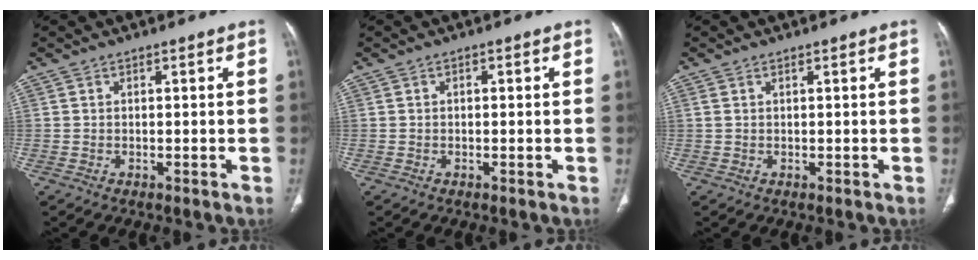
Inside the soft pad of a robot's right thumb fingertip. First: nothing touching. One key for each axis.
{"total": 0.7, "fx": 0.1, "fy": 0.5, "fz": 0.6, "tx": -0.010, "ty": 0.004, "tz": 0.002}
{"total": 0.9, "fx": 0.4, "fy": 0.4, "fz": 0.7, "tx": -0.023, "ty": 0.013, "tz": 0.015}